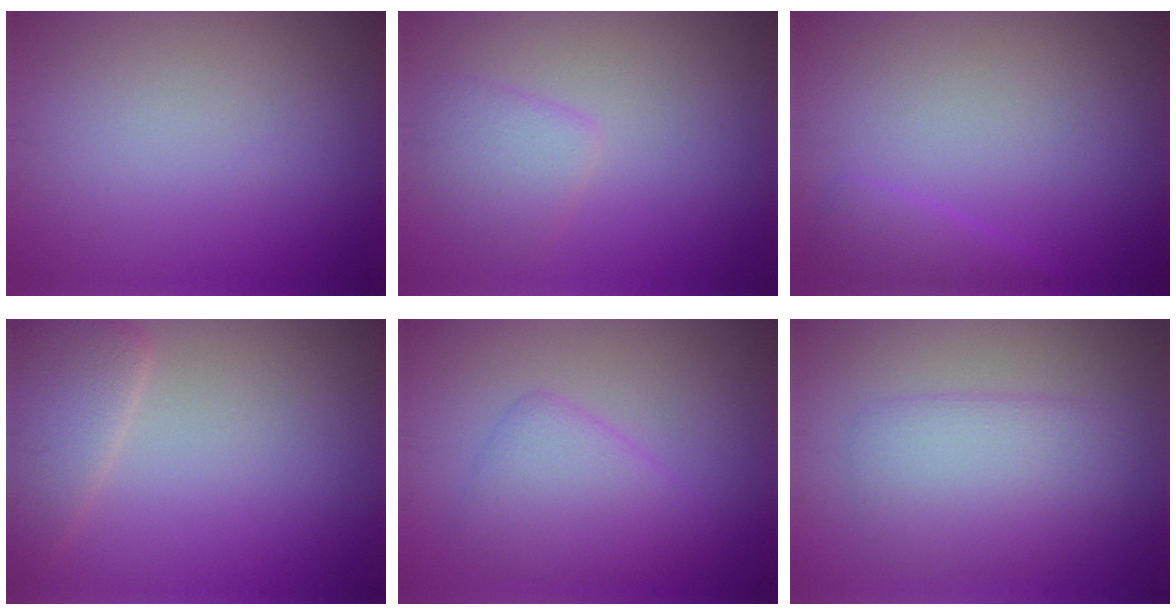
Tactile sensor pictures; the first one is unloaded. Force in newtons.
{"total": 2.4, "press": 2.4, "slide": 0.3}
{"total": 1.7, "press": 1.7, "slide": 0.2}
{"total": 4.2, "press": 4.2, "slide": 0.1}
{"total": 3.9, "press": 3.9, "slide": 0.1}
{"total": 4.6, "press": 4.5, "slide": 0.2}